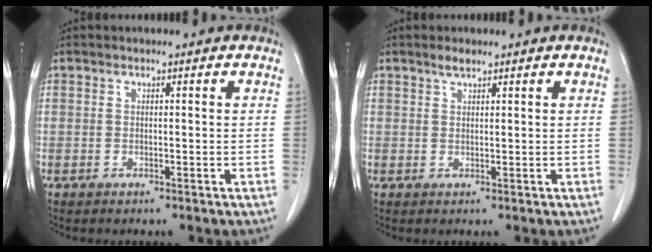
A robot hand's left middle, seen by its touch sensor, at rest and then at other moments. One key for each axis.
{"total": 1.4, "fx": 1.1, "fy": 0.3, "fz": 0.7, "tx": -0.017, "ty": -0.001, "tz": 0.021}